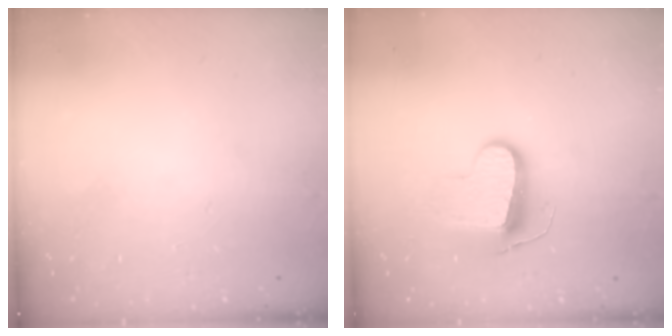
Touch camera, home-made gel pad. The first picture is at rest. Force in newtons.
{"total": 9.2, "press": 9.2, "slide": 0.3}